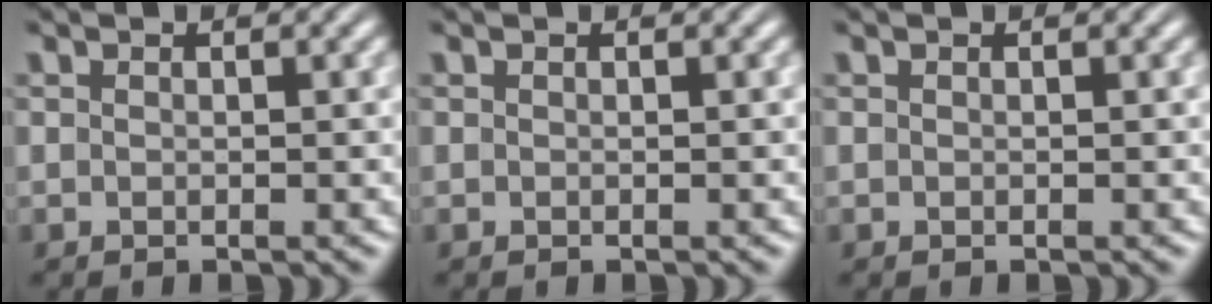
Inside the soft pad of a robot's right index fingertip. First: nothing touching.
{"total": 0.0}
{"total": 0.0}